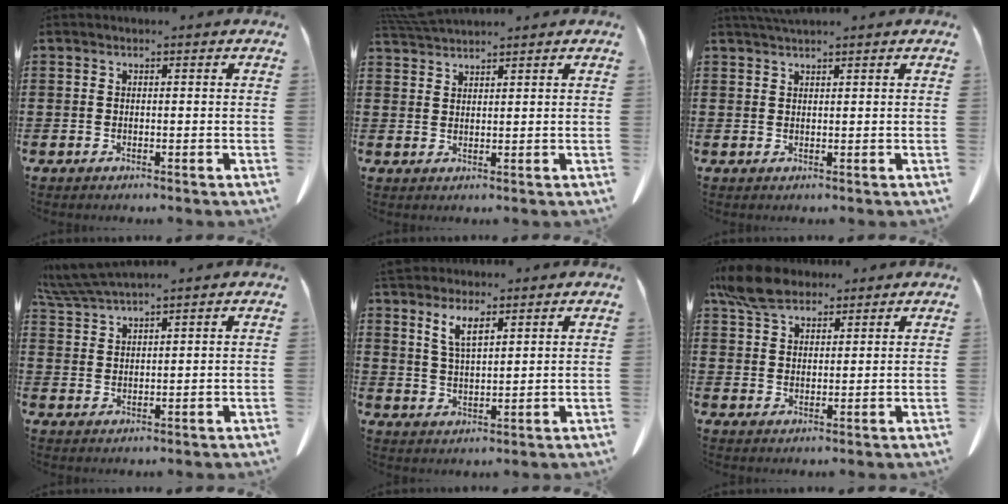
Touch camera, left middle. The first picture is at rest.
{"total": 3.5, "force": [3.4, 0.0, 0.8], "torque": [-0.025, -0.005, 0.066]}
{"total": 1.7, "force": [1.5, 0.1, 0.8], "torque": [-0.017, 0.000, 0.028]}
{"total": 4.5, "force": [4.2, -0.1, 1.8], "torque": [-0.047, -0.010, 0.079]}
{"total": 5.0, "force": [3.4, 1.5, 3.3], "torque": [-0.074, -0.002, 0.061]}
{"total": 7.1, "force": [5.5, 3.1, 3.3], "torque": [-0.084, -0.001, 0.104]}